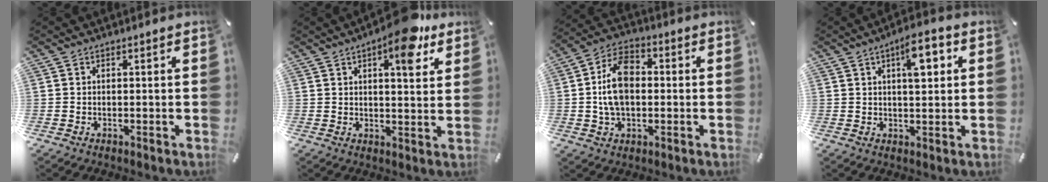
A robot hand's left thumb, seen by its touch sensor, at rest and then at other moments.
{"total": 10.7, "force": [6.4, 3.2, 7.9], "torque": [-0.110, -0.034, 0.102]}
{"total": 11.7, "force": [0.1, 7.8, 8.7], "torque": [-0.171, 0.011, -0.002]}
{"total": 7.8, "force": [2.9, 3.2, 6.5], "torque": [-0.085, -0.010, 0.039]}